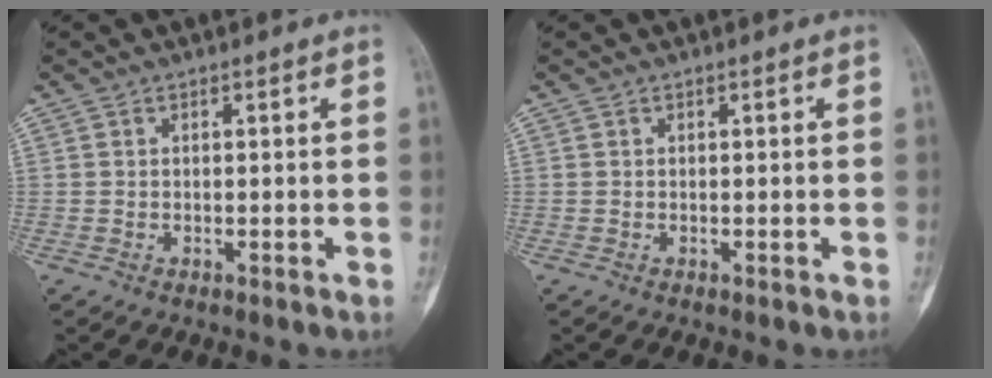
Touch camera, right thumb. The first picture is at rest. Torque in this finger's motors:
{"motor_torque": [0.00, 0.00, 0.07, -0.07, 0.00]}